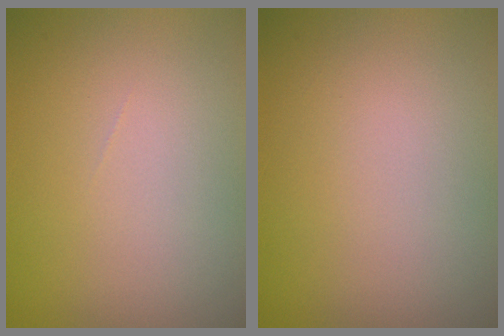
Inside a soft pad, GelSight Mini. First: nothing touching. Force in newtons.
{"total": 0.0}